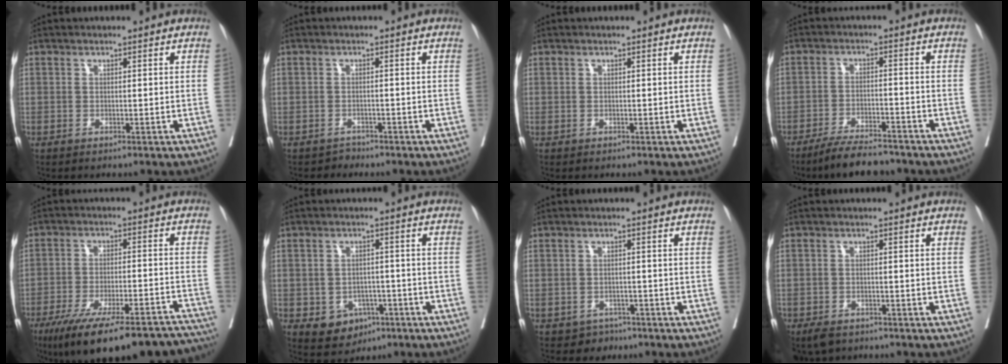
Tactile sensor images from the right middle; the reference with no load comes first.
{"total": 1.1, "force": [-1.0, 0.3, -0.5], "torque": [0.009, -0.002, -0.019]}
{"total": 0.0}
{"total": 7.8, "force": [-6.9, 1.3, 3.5], "torque": [-0.056, -0.015, -0.117]}
{"total": 23.7, "force": [-19.8, 4.0, 12.4], "torque": [-0.141, -0.009, -0.276]}
{"total": 5.6, "force": [-2.5, 4.4, 2.5], "torque": [-0.034, 0.003, -0.027]}
{"total": 2.3, "force": [-1.5, 1.7, -0.1], "torque": [-0.002, 0.009, -0.022]}
{"total": 5.0, "force": [-4.0, 2.5, 1.8], "torque": [-0.028, -0.005, -0.062]}